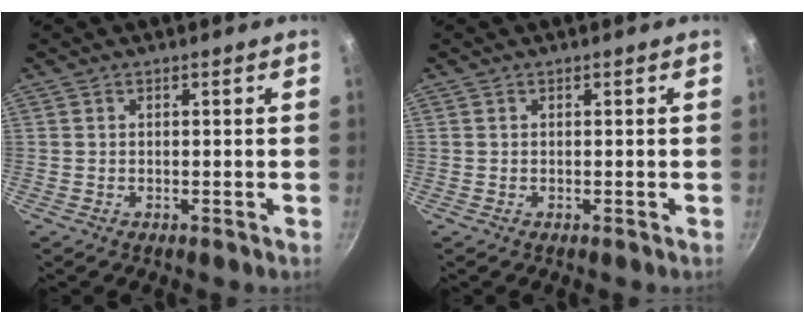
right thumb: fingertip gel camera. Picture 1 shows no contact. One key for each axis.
{"total": 0.0}